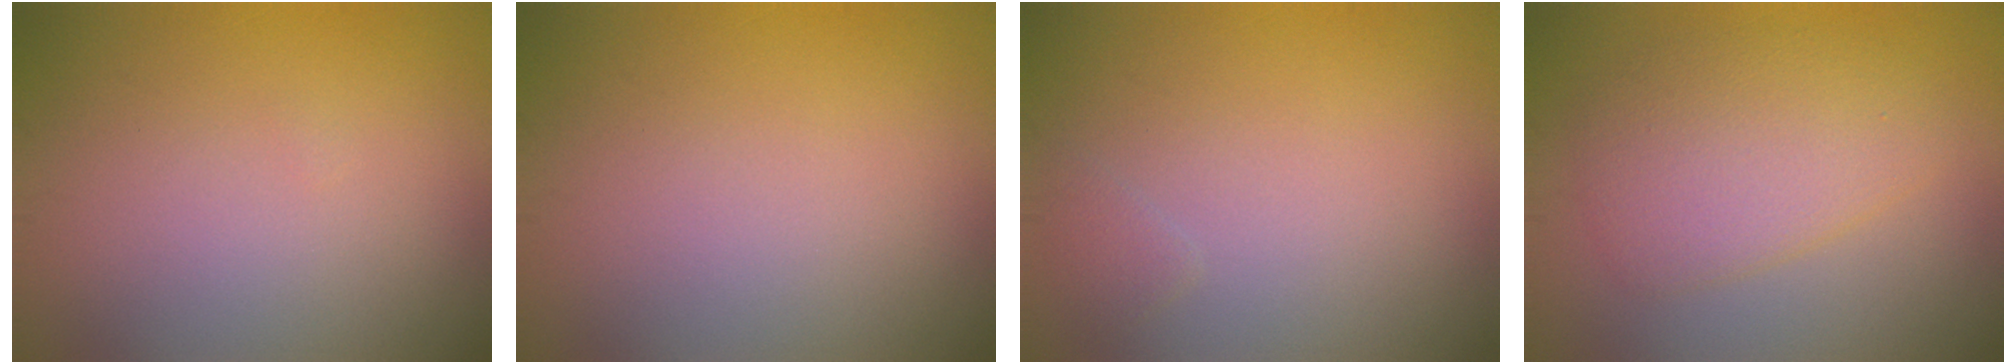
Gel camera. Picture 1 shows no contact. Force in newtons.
{"total": 0.0}
{"total": 0.8, "press": 0.8, "slide": 0.1}
{"total": 4.5, "press": 4.4, "slide": 0.2}